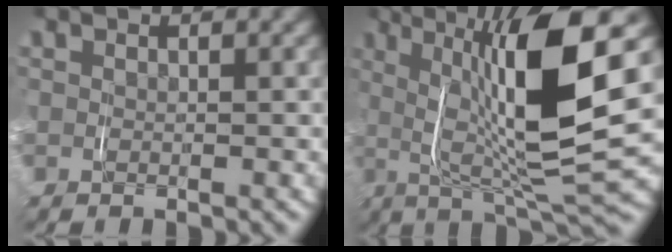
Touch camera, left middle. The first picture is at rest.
{"total": 13.5, "force": [2.1, 3.7, 12.8], "torque": [-0.202, 0.017, 0.025]}